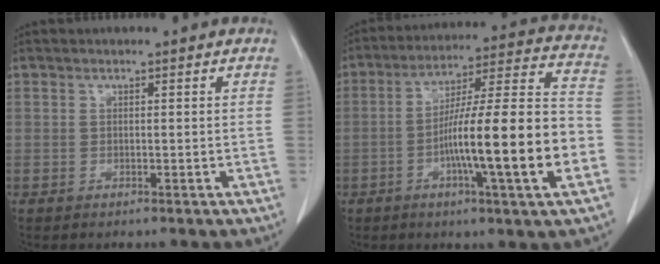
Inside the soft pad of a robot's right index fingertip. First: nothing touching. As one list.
[{"total": 19.0, "force": [-5.0, 0.6, 18.3], "torque": [-0.279, 0.010, -0.079]}]